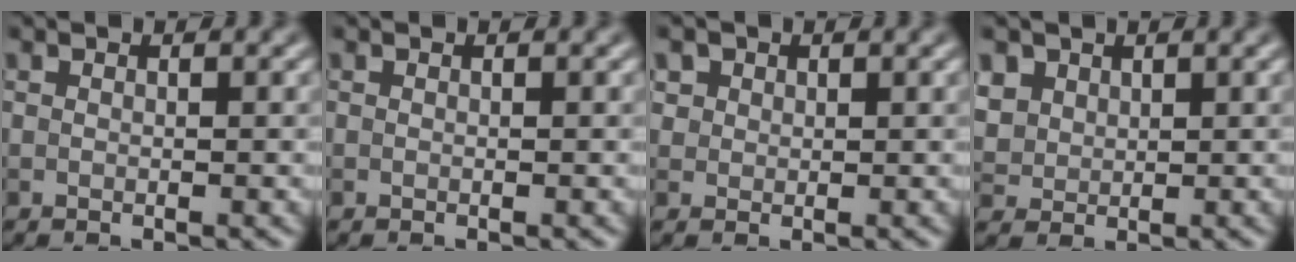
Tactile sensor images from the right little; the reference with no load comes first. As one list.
[{"total": 0.0}, {"total": 2.3, "force": [1.2, 1.8, 0.8], "torque": [-0.023, 0.001, 0.028]}, {"total": 3.6, "force": [1.8, 2.8, 1.4], "torque": [-0.057, 0.005, 0.053]}]